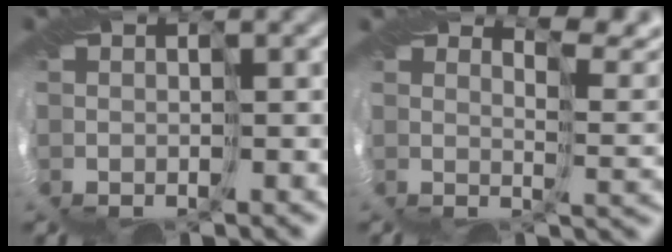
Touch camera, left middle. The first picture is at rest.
{"total": 4.7, "force": [3.3, 1.1, 3.2], "torque": [-0.050, 0.004, 0.051]}